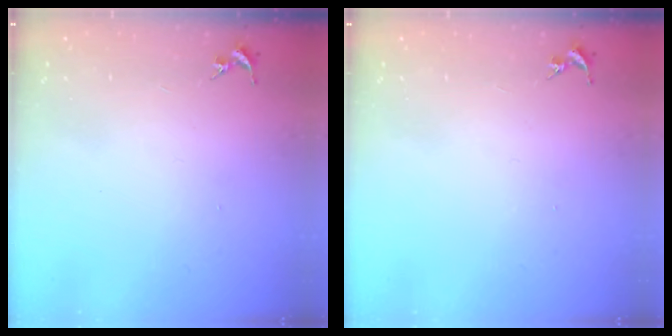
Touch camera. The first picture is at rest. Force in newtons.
{"total": 0.0}